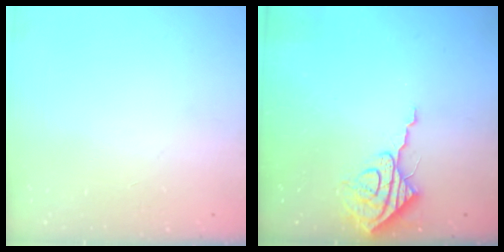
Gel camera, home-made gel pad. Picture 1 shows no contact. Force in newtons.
{"total": 8.8, "press": 8.8, "slide": 0.3}